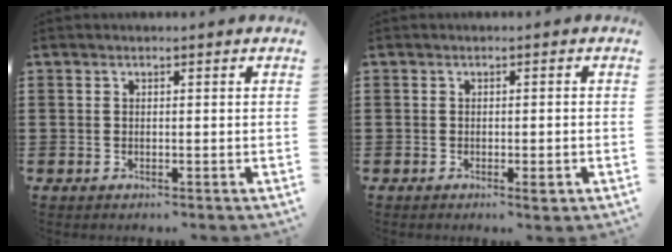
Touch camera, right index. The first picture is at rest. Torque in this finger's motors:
{"motor_torque": [0.70, -0.25, 0.20, 0.04]}